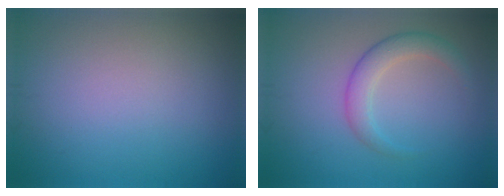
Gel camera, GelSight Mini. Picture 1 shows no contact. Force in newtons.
{"total": 2.8, "press": 2.8, "slide": 0.1}